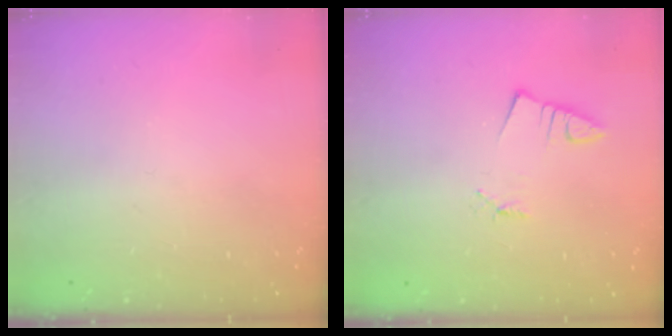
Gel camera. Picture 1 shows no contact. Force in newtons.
{"total": 1.0, "press": 1.0, "slide": 0.1}